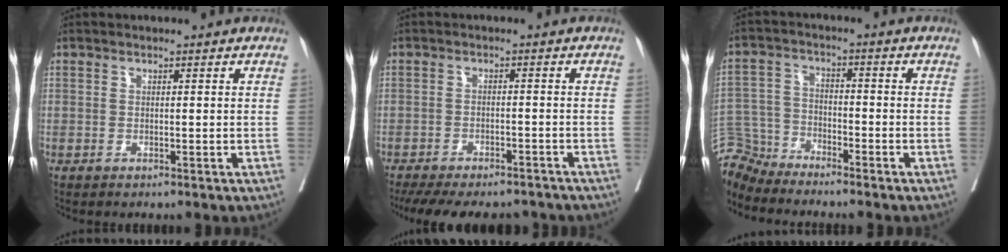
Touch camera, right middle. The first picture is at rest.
{"total": 16.2, "force": [-14.1, 4.6, 6.5], "torque": [-0.149, -0.014, -0.189]}
{"total": 6.2, "force": [-5.9, 0.9, -1.8], "torque": [0.030, 0.015, -0.120]}